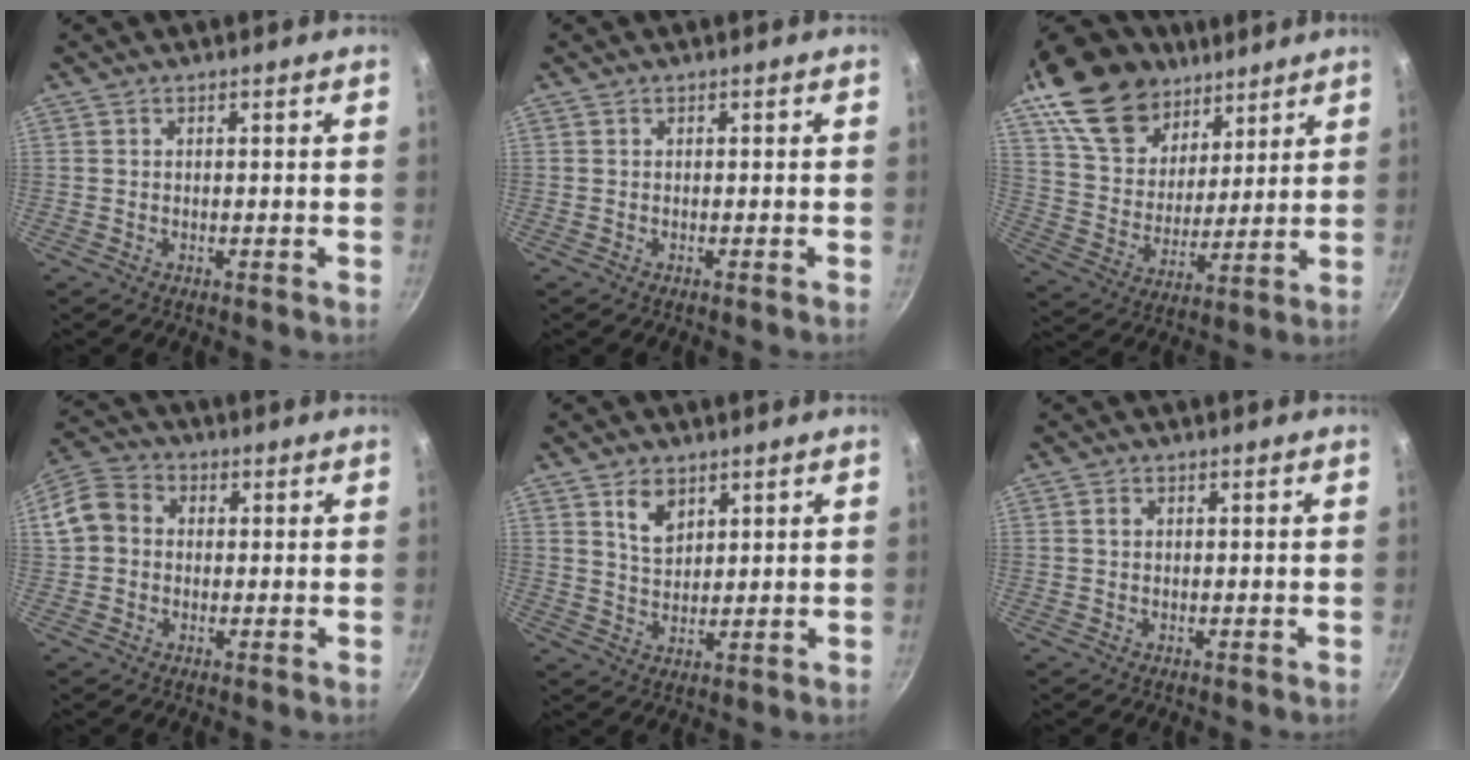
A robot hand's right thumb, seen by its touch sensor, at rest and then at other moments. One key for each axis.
{"total": 0.0}
{"total": 21.0, "fx": 13.5, "fy": 13.1, "fz": 9.2, "tx": -0.138, "ty": -0.048, "tz": 0.258}
{"total": 4.7, "fx": 0.6, "fy": 4.3, "fz": 1.8, "tx": -0.010, "ty": 0.008, "tz": -0.001}
{"total": 5.4, "fx": 2.9, "fy": 3.3, "fz": 3.1, "tx": -0.044, "ty": -0.020, "tz": 0.059}
{"total": 1.1, "fx": 0.2, "fy": 0.9, "fz": 0.6, "tx": -0.009, "ty": 0.006, "tz": 0.004}